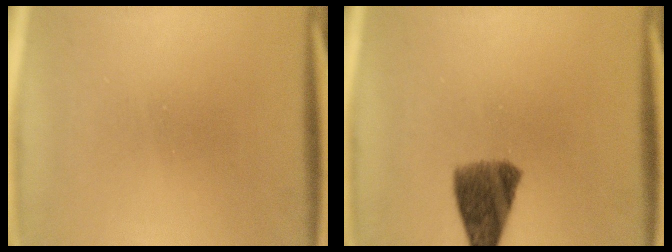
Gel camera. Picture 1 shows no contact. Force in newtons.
{"total": 8.2}